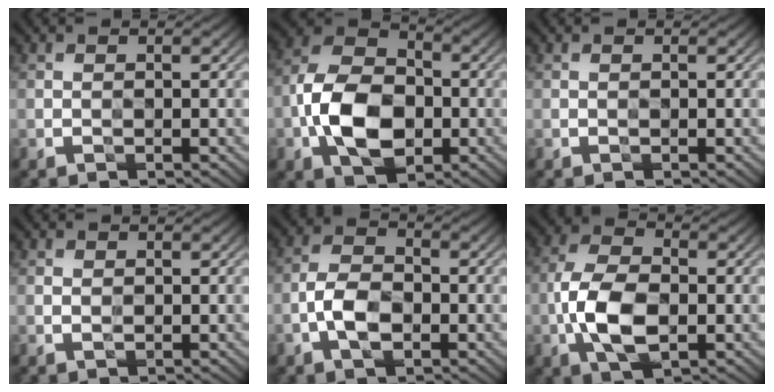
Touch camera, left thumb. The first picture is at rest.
{"total": 11.4, "force": [-2.8, 7.5, 8.1], "torque": [-0.177, -0.001, -0.062]}
{"total": 0.0}
{"total": 0.6, "force": [0.2, 0.4, 0.3], "torque": [-0.008, -0.001, 0.005]}
{"total": 5.3, "force": [-1.8, 2.9, 4.0], "torque": [-0.085, 0.003, -0.043]}
{"total": 8.9, "force": [-2.0, 4.8, 7.2], "torque": [-0.162, 0.003, -0.044]}